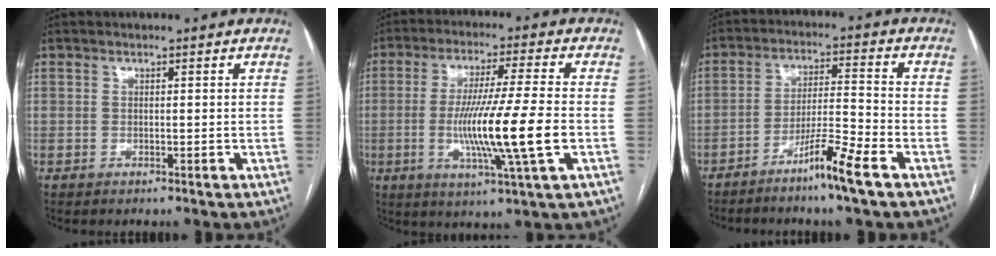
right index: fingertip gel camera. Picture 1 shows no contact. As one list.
[{"total": 13.6, "force": [-2.5, -0.9, 13.4], "torque": [-0.251, -0.019, -0.050]}, {"total": 8.0, "force": [-5.3, -0.8, 5.9], "torque": [-0.103, -0.011, -0.101]}]